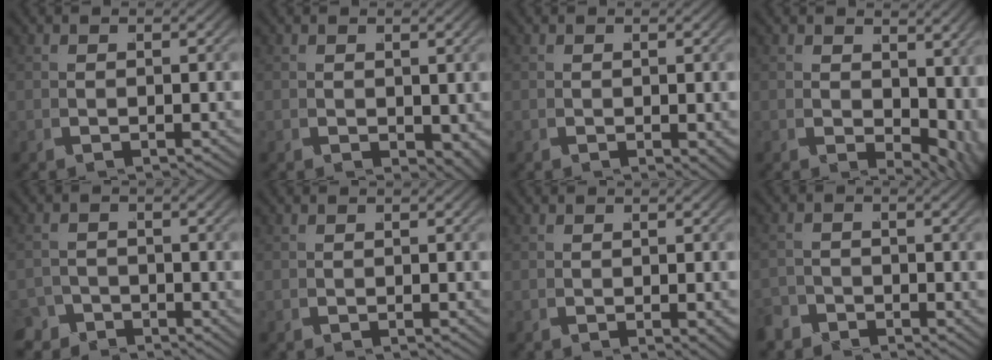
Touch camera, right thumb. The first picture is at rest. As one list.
[{"total": 1.8, "force": [0.3, 1.2, 1.3], "torque": [-0.015, -0.007, 0.015]}, {"total": 1.2, "force": [-0.1, 0.6, 1.0], "torque": [-0.013, -0.006, 0.002]}, {"total": 5.1, "force": [0.9, 3.4, 3.7], "torque": [-0.048, -0.023, 0.032]}, {"total": 2.9, "force": [-2.5, 1.5, -0.1], "torque": [0.015, -0.013, -0.042]}, {"total": 0.0}, {"total": 1.2, "force": [-0.4, 0.4, 1.0], "torque": [-0.013, -0.002, -0.004]}, {"total": 2.4, "force": [-2.1, 1.0, -0.1], "torque": [0.011, -0.010, -0.039]}]